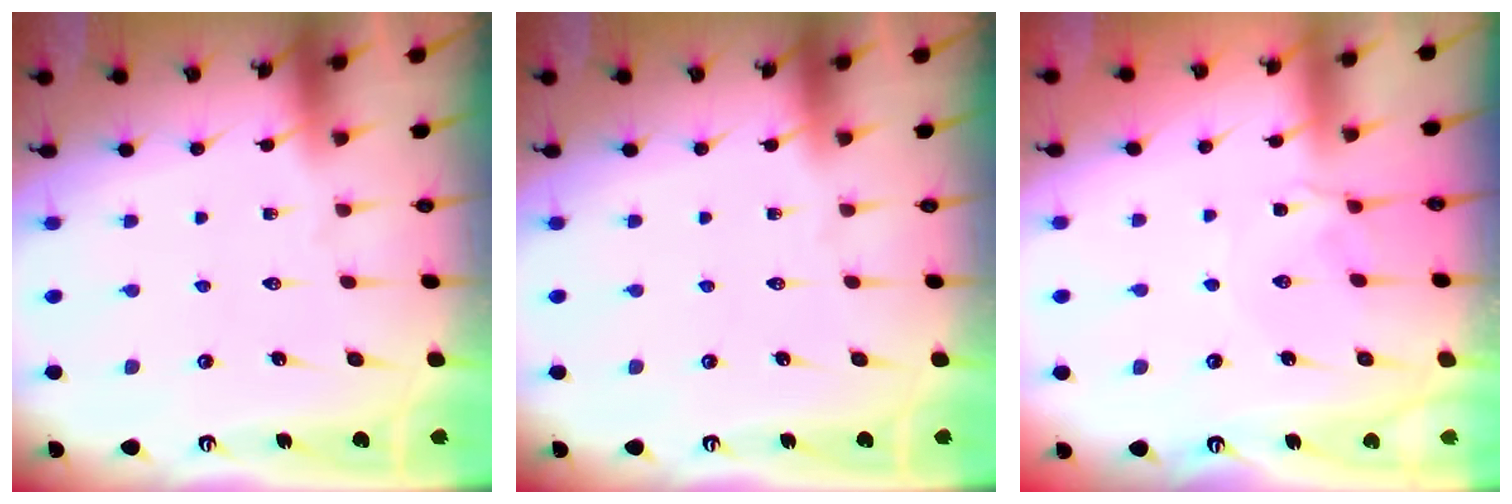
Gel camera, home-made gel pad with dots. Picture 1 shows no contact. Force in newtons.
{"total": 0.0}
{"total": 2.2, "press": 2.1, "slide": 0.4}